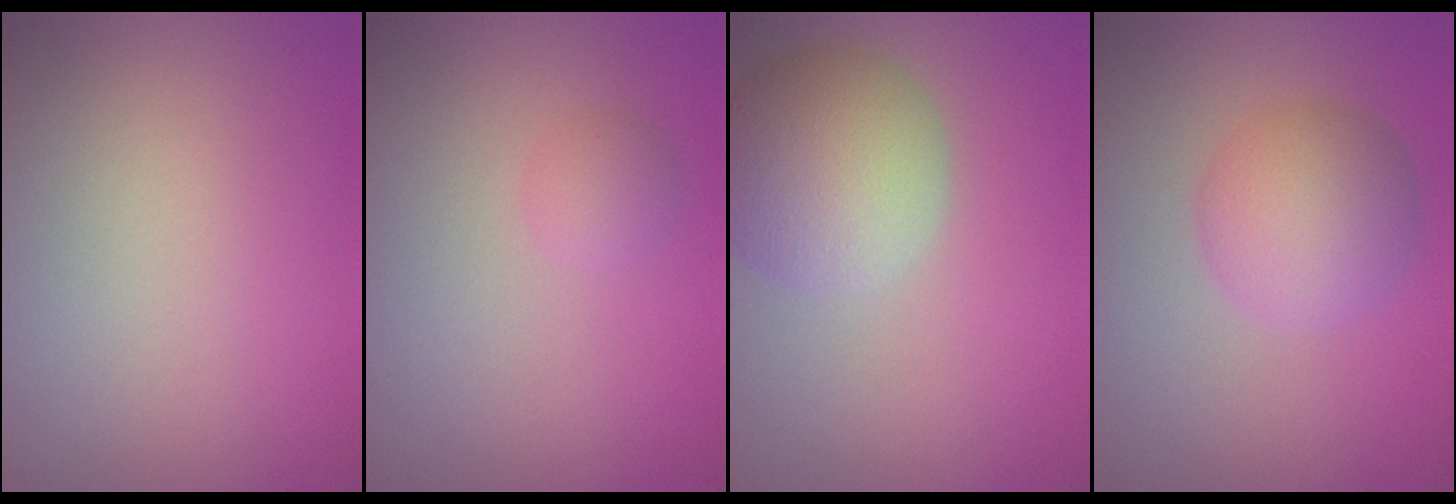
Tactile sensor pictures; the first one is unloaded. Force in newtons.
{"total": 1.3, "press": 1.3, "slide": 0.1}
{"total": 6.9, "press": 6.9, "slide": 0.5}
{"total": 4.9, "press": 4.9, "slide": 0.1}